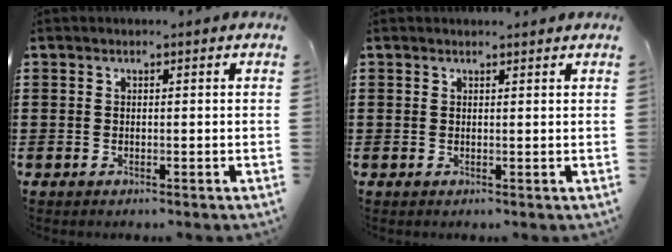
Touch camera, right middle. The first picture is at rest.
{"total": 0.0}